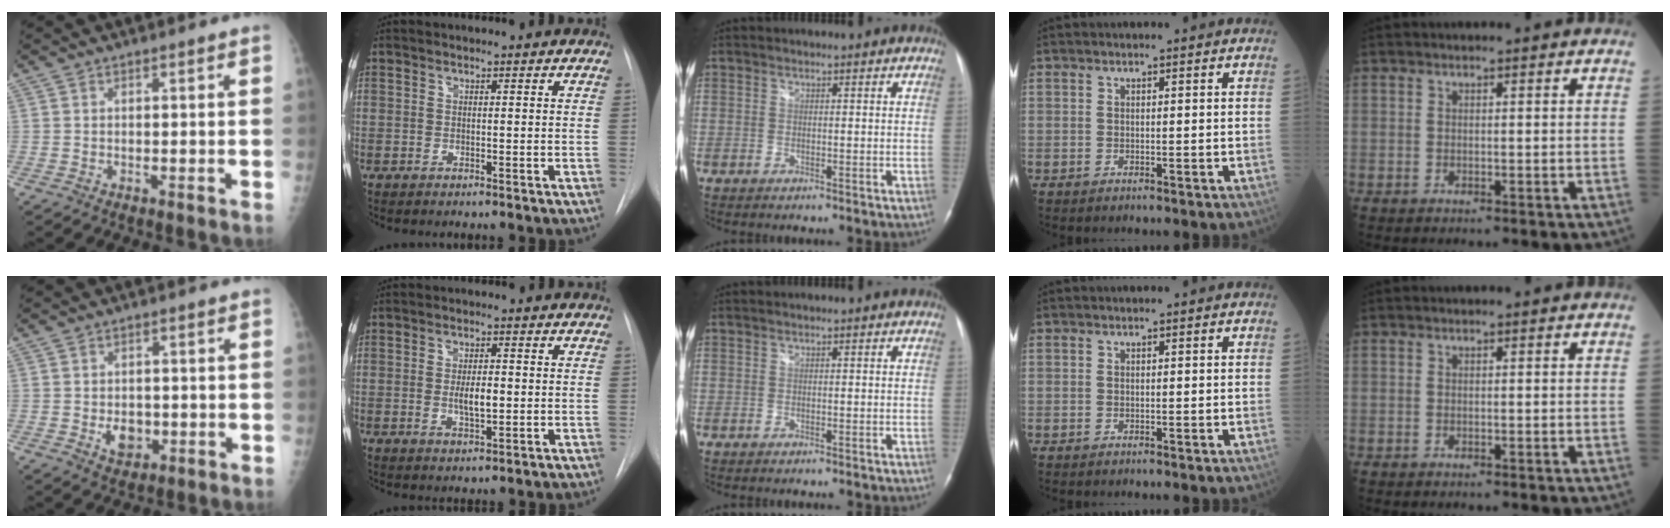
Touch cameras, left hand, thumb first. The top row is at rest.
{"thumb": {"total": 4.4, "force": [-0.9, 3.3, 2.7], "torque": [-0.023, 0.001, -0.006]}, "index": {"total": 3.7, "force": [-0.2, 1.2, 3.5], "torque": [-0.063, -0.004, 0.000]}}